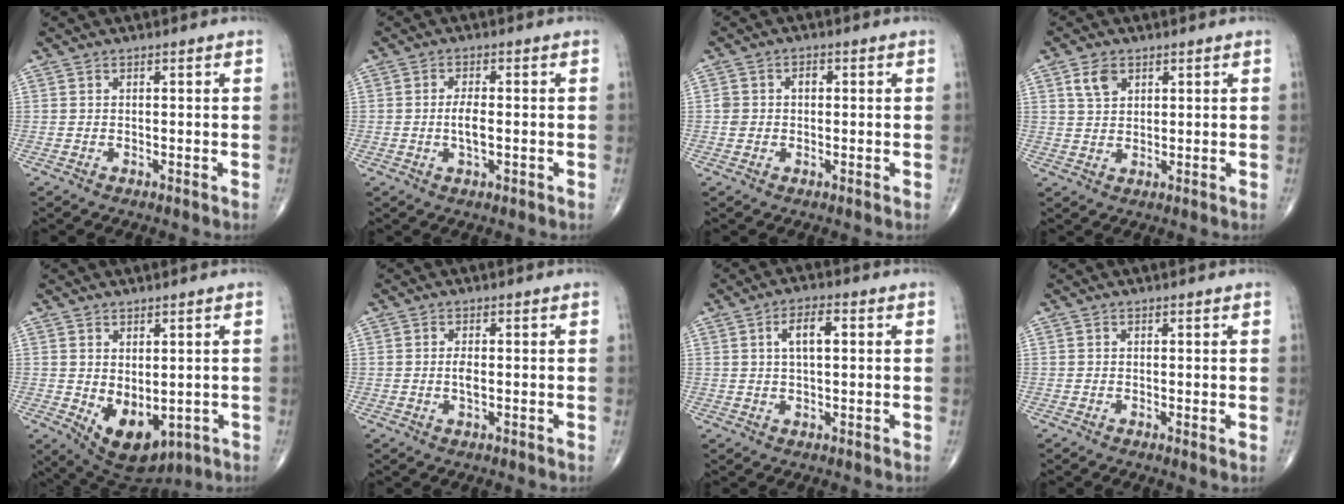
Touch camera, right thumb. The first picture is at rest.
{"total": 3.5, "force": [-0.5, 1.4, 3.2], "torque": [-0.060, 0.000, -0.011]}
{"total": 2.9, "force": [0.2, 2.4, 1.6], "torque": [-0.023, 0.012, 0.004]}
{"total": 4.3, "force": [2.1, 2.8, 2.4], "torque": [-0.036, -0.006, 0.041]}
{"total": 9.9, "force": [-1.8, 5.8, 7.8], "torque": [-0.098, -0.005, 0.000]}
{"total": 1.8, "force": [-0.2, 0.7, 1.7], "torque": [-0.031, -0.002, -0.004]}
{"total": 7.6, "force": [1.7, 3.3, 6.7], "torque": [-0.108, 0.010, 0.025]}
{"total": 0.7, "force": [0.1, 0.1, 0.7], "torque": [-0.012, -0.003, -0.003]}